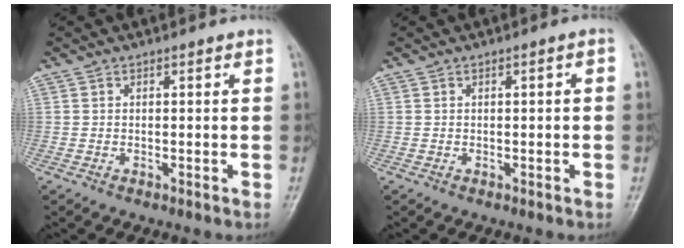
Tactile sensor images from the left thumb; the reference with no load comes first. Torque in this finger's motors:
{"motor_torque": [-0.17, -0.06, -0.24, 0.27, 0.02]}